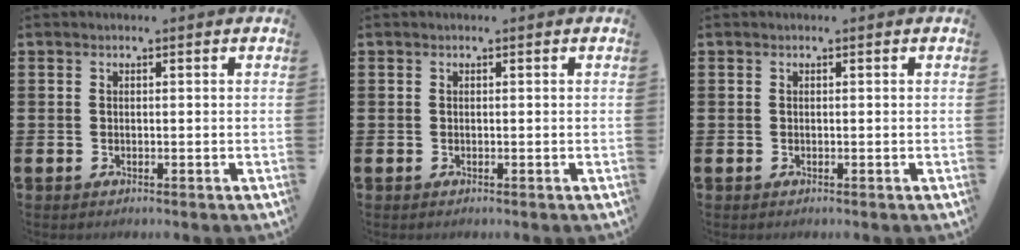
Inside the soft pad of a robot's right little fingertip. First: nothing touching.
{"total": 0.0}
{"total": 0.0}